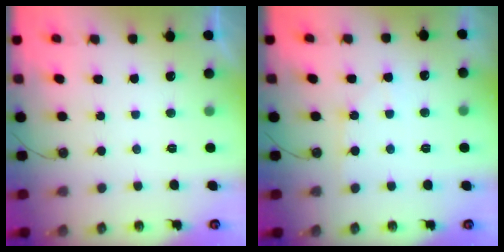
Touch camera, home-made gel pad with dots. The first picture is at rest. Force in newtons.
{"total": 4.0, "press": 4.0, "slide": 0.6}